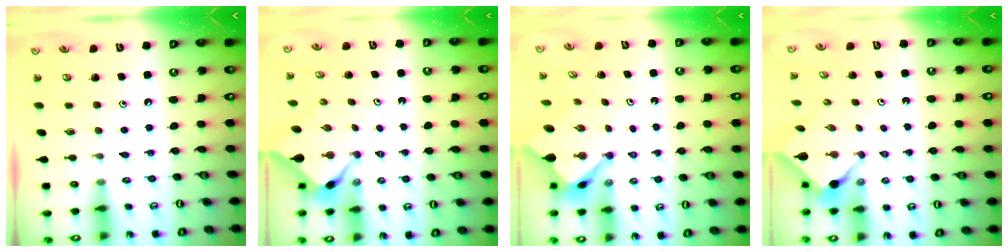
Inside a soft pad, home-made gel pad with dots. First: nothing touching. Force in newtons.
{"total": 2.6, "press": 2.6, "slide": 0.4}
{"total": 4.1, "press": 4.1, "slide": 0.4}
{"total": 2.5, "press": 2.5, "slide": 0.3}